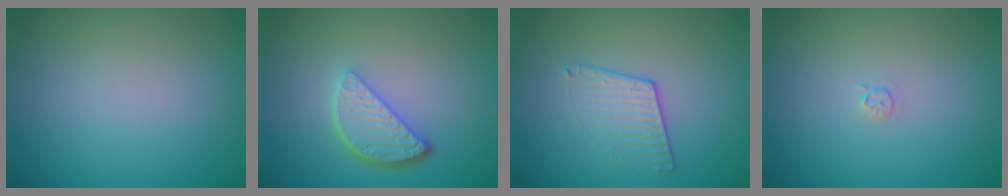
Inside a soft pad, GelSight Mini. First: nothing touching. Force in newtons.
{"total": 3.8, "press": 3.1, "slide": 2.2}
{"total": 2.0, "press": 1.5, "slide": 1.3}
{"total": 0.7, "press": 0.7, "slide": 0.1}